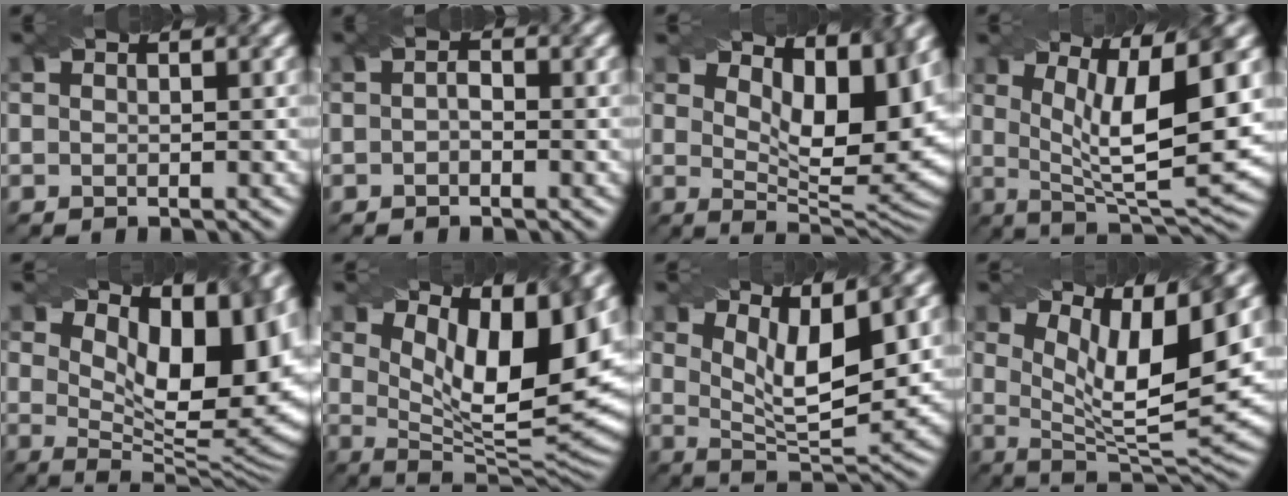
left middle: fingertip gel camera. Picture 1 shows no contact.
{"total": 1.1, "force": [-0.3, 0.6, 0.9], "torque": [-0.017, 0.003, -0.008]}
{"total": 9.4, "force": [4.6, 3.6, 7.4], "torque": [-0.117, -0.003, 0.078]}
{"total": 9.4, "force": [2.0, 2.5, 8.9], "torque": [-0.145, -0.005, 0.038]}
{"total": 13.7, "force": [5.0, 6.4, 11.0], "torque": [-0.133, 0.007, 0.082]}
{"total": 11.6, "force": [4.9, 4.0, 9.8], "torque": [-0.148, -0.007, 0.084]}
{"total": 6.9, "force": [3.2, 2.1, 5.7], "torque": [-0.099, -0.008, 0.058]}
{"total": 9.5, "force": [4.2, 2.5, 8.1], "torque": [-0.137, -0.003, 0.076]}